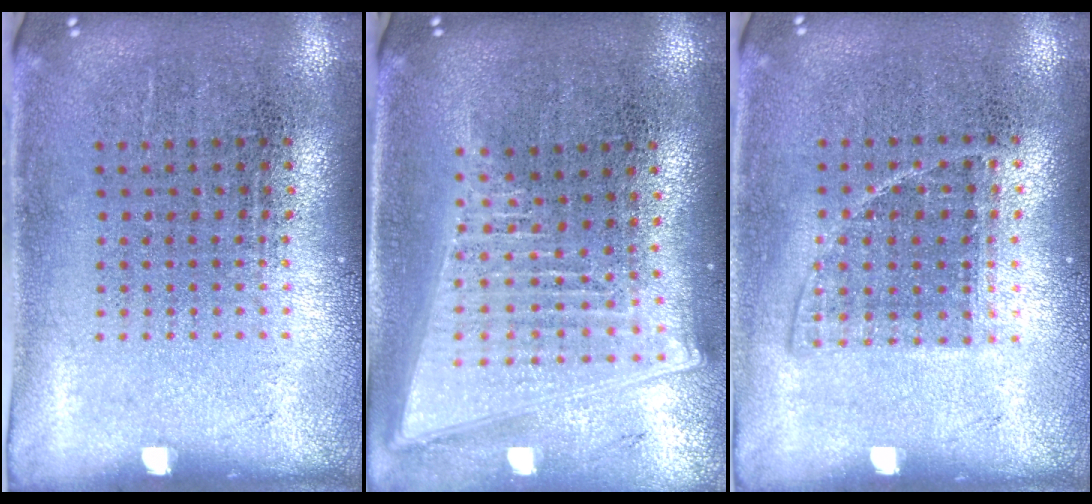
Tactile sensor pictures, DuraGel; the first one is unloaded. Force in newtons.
{"total": 2.1, "press": 1.7, "slide": 1.1}
{"total": 0.8, "press": 0.7, "slide": 0.4}